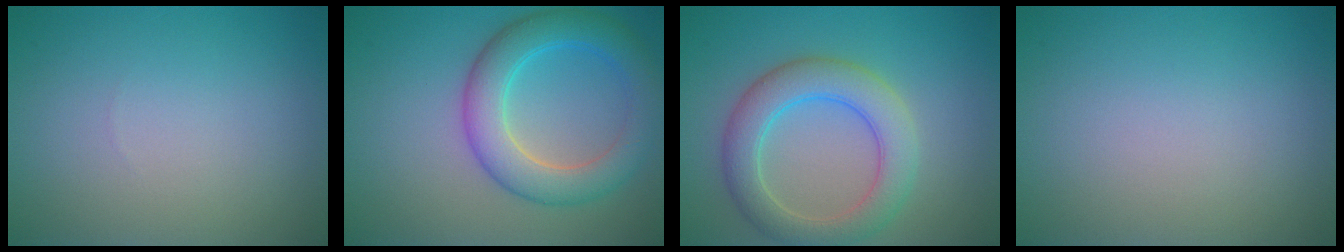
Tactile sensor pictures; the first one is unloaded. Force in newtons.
{"total": 5.9, "press": 5.9, "slide": 0.2}
{"total": 5.4, "press": 5.4, "slide": 0.3}
{"total": 0.0}